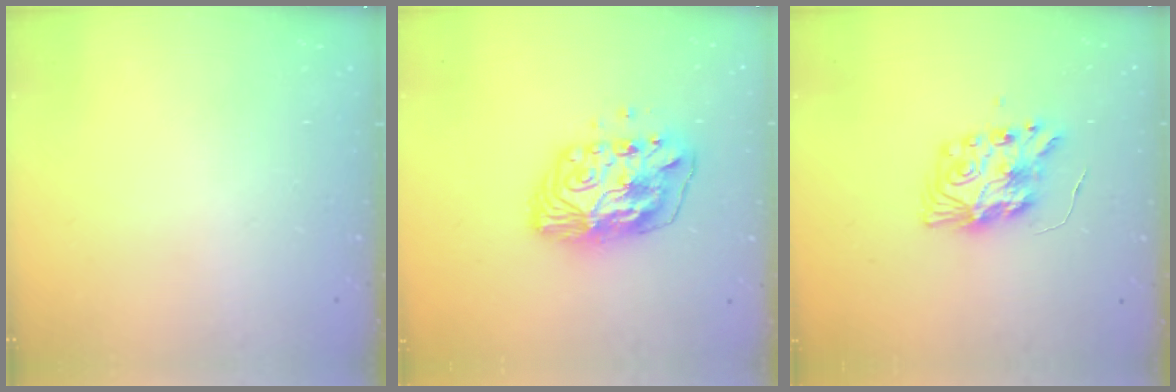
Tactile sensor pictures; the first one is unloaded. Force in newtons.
{"total": 11.0, "press": 11.0, "slide": 0.5}
{"total": 9.8, "press": 9.8, "slide": 0.9}